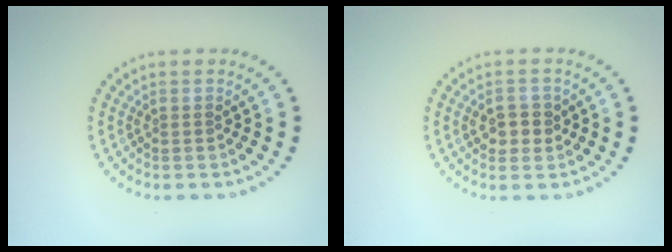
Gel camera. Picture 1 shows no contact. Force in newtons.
{"total": 2.4, "press": 2.3, "slide": 0.5}